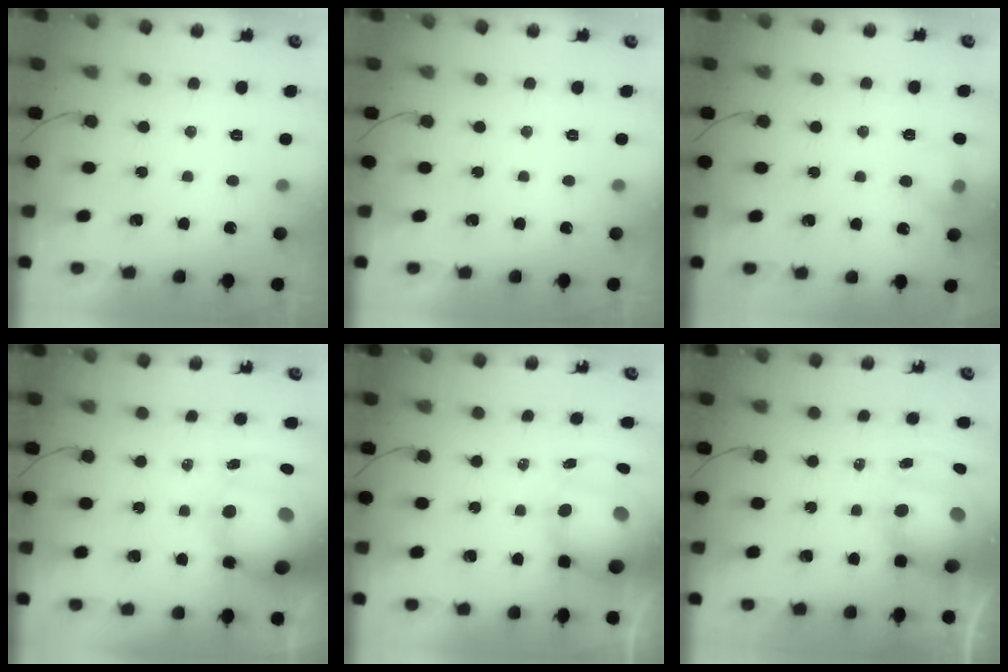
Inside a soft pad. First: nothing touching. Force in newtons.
{"total": 0.0}
{"total": 8.4, "press": 8.3, "slide": 1.1}
{"total": 17.1, "press": 16.6, "slide": 4.3}
{"total": 12.3, "press": 11.9, "slide": 2.9}
{"total": 13.2, "press": 12.8, "slide": 3.3}